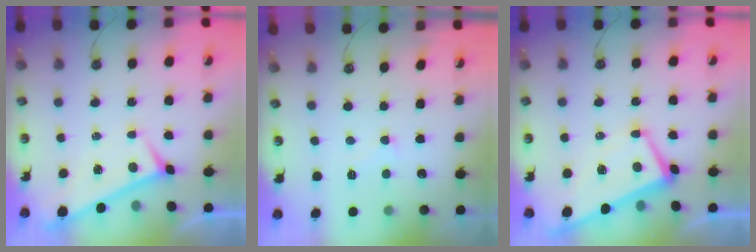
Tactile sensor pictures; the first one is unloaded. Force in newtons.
{"total": 3.9, "press": 3.9, "slide": 0.5}
{"total": 2.8, "press": 2.7, "slide": 0.9}